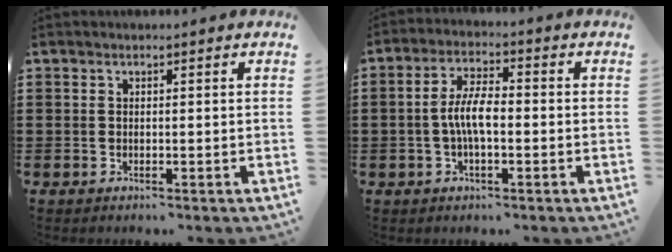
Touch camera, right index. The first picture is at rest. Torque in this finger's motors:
{"motor_torque": [0.38, -0.24, 0.25, 0.14]}